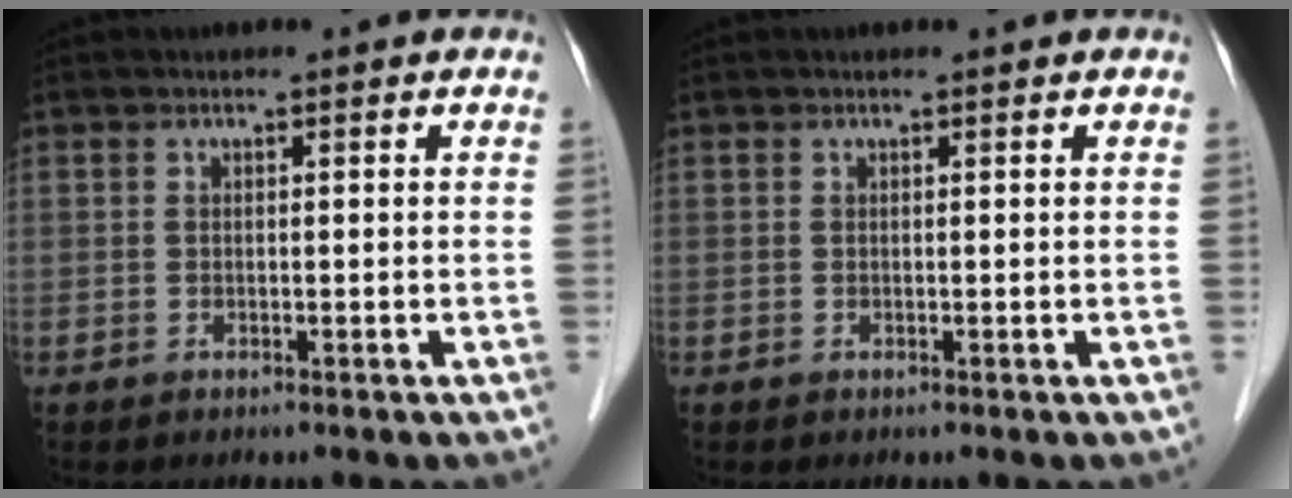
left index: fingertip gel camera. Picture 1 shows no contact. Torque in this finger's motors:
{"motor_torque": [0.14, 0.23, 0.00, -0.01]}